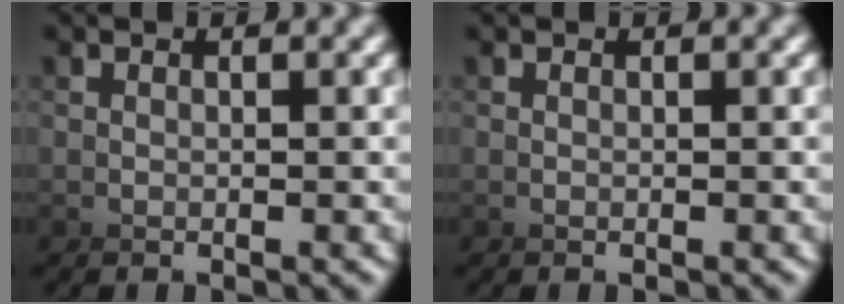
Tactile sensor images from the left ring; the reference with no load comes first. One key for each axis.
{"total": 0.0}